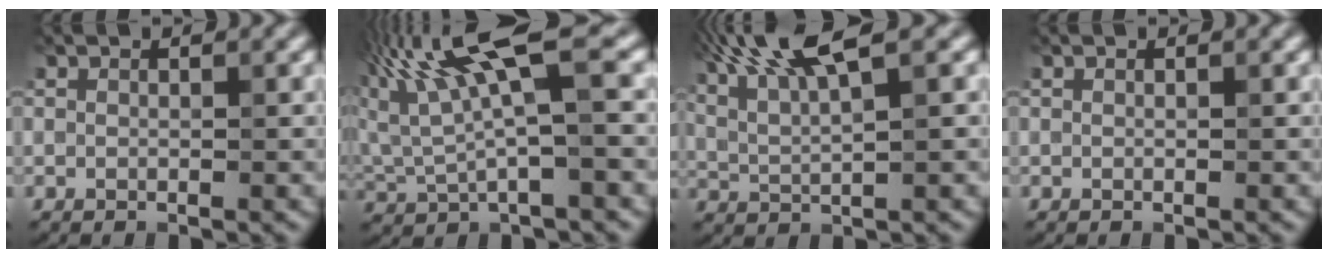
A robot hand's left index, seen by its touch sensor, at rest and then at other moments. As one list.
[{"total": 8.8, "force": [3.7, 2.2, 7.7], "torque": [-0.162, 0.015, 0.070]}, {"total": 8.2, "force": [4.7, 2.0, 6.4], "torque": [-0.114, 0.022, 0.080]}, {"total": 0.0}]